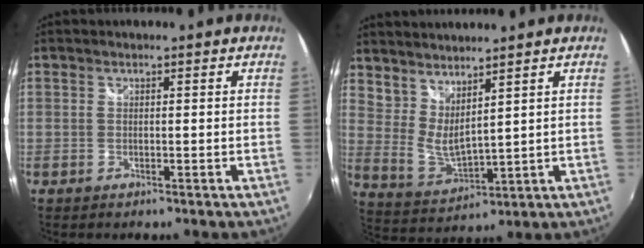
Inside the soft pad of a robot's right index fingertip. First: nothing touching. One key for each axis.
{"total": 8.2, "fx": 6.1, "fy": 2.3, "fz": 5.0, "tx": -0.092, "ty": -0.009, "tz": 0.123}